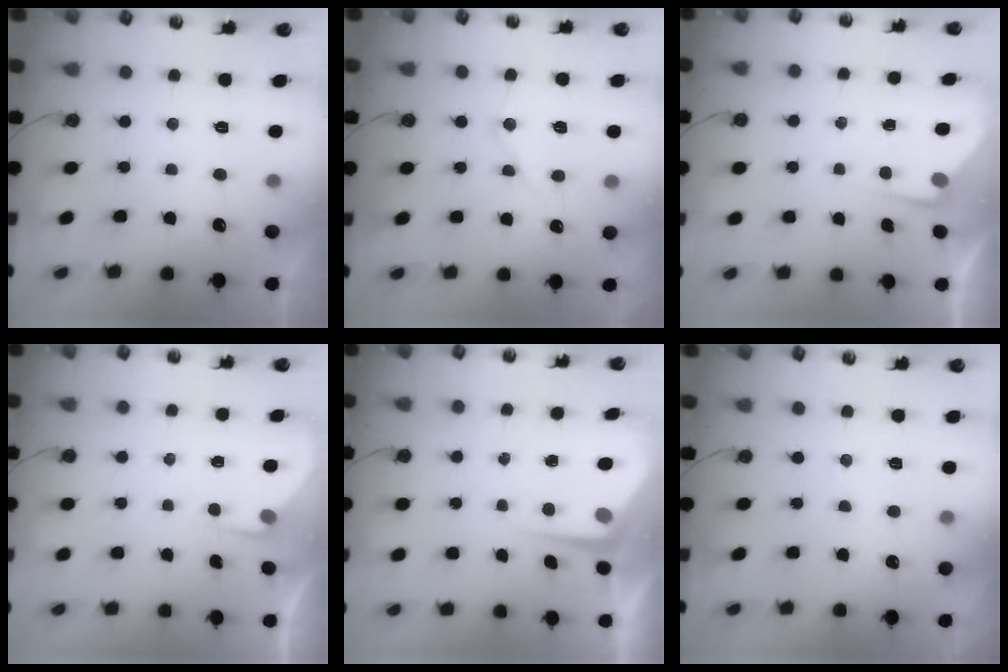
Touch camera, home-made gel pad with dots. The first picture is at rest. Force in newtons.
{"total": 11.8, "press": 11.7, "slide": 1.2}
{"total": 2.7, "press": 2.6, "slide": 0.4}
{"total": 2.7, "press": 2.6, "slide": 0.5}
{"total": 5.9, "press": 5.9, "slide": 0.5}
{"total": 4.5, "press": 4.4, "slide": 0.6}